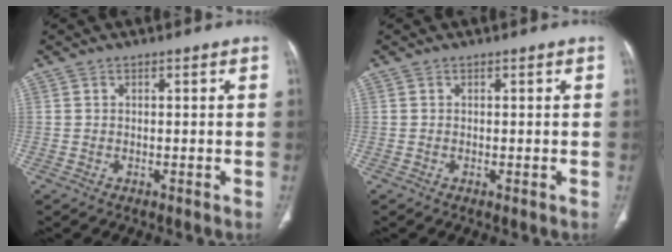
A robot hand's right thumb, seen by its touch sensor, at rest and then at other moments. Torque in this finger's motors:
{"motor_torque": [-0.03, -0.15, -0.13, 0.36, 0.02]}